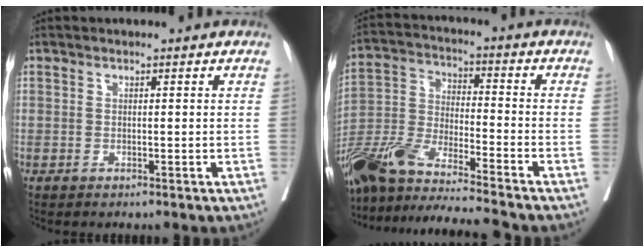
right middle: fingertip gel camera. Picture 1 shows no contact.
{"total": 18.4, "force": [-16.0, -0.5, 9.0], "torque": [-0.204, -0.022, -0.295]}